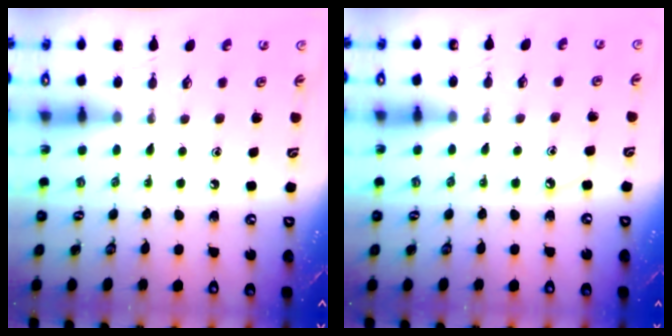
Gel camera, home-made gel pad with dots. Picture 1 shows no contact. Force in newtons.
{"total": 3.9, "press": 3.9, "slide": 0.4}